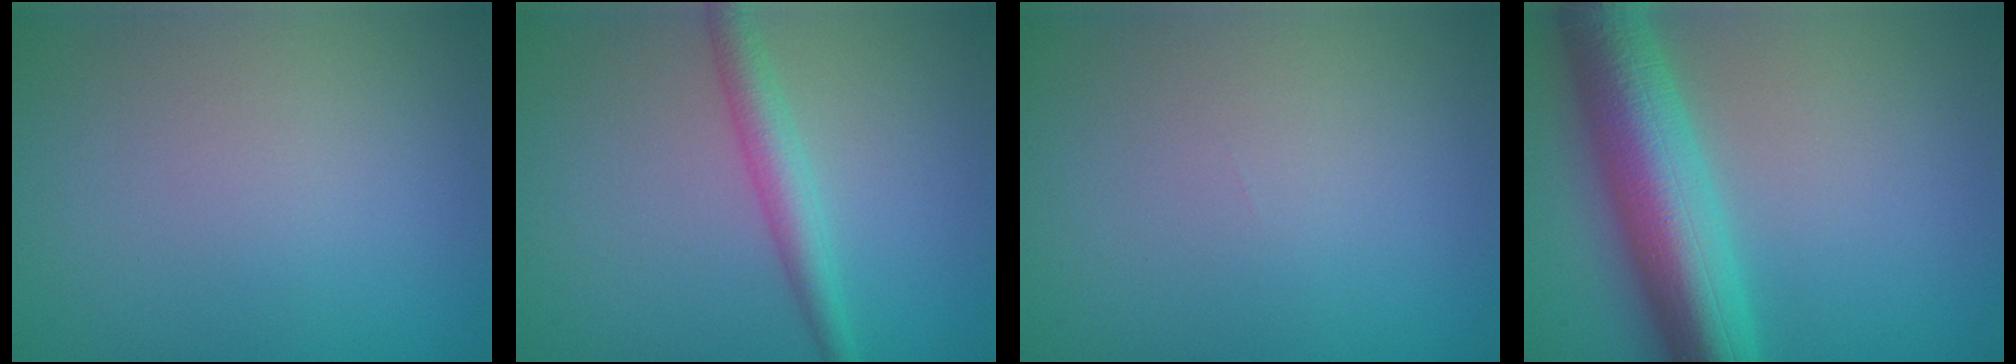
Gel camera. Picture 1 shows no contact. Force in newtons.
{"total": 3.0, "press": 3.0, "slide": 0.0}
{"total": 0.0}
{"total": 10.5, "press": 10.5, "slide": 0.2}